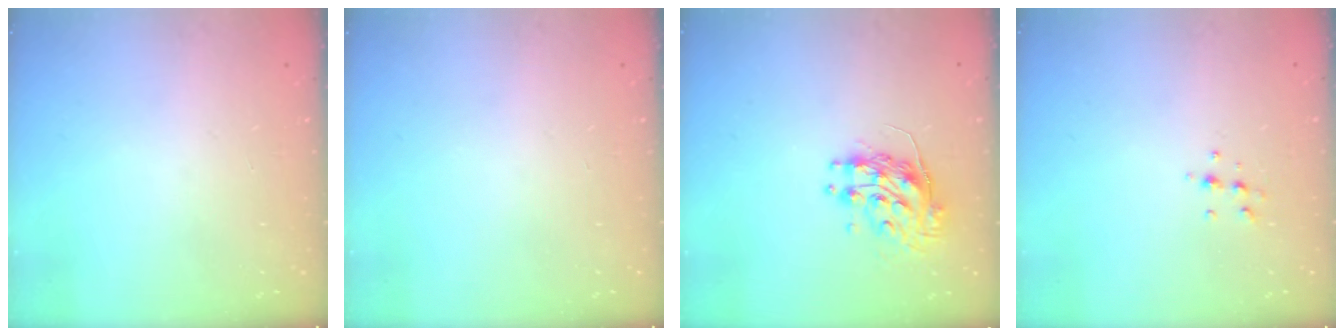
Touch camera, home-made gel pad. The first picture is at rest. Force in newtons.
{"total": 0.0}
{"total": 9.8, "press": 9.8, "slide": 0.7}
{"total": 5.8, "press": 5.7, "slide": 1.2}